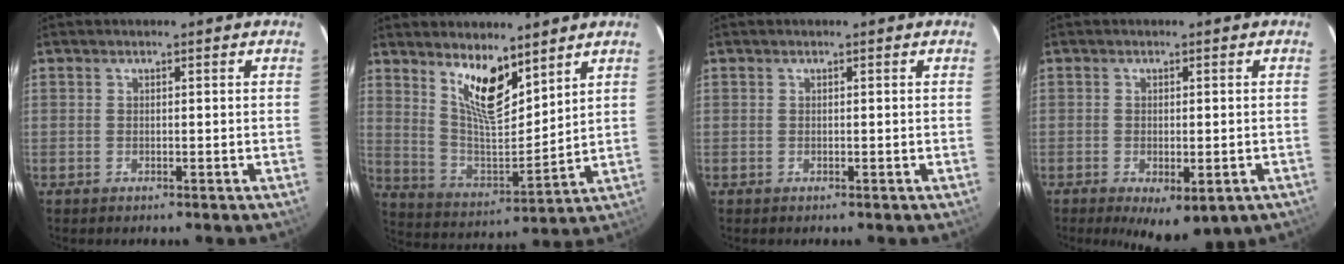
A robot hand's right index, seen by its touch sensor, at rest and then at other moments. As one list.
[{"total": 11.8, "force": [7.9, 3.8, 7.9], "torque": [-0.145, -0.009, 0.156]}, {"total": 0.0}, {"total": 8.8, "force": [-4.9, 3.5, 6.4], "torque": [-0.110, -0.029, -0.061]}]